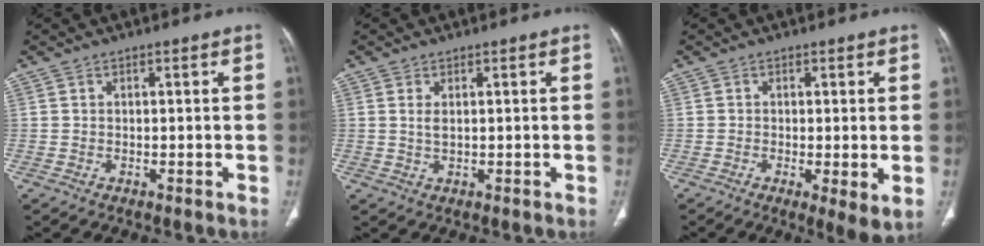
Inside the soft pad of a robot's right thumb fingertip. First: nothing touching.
{"total": 1.8, "force": [0.6, 0.7, 1.5], "torque": [-0.035, -0.004, 0.018]}
{"total": 4.9, "force": [-0.7, 1.1, 4.7], "torque": [-0.079, -0.019, -0.016]}